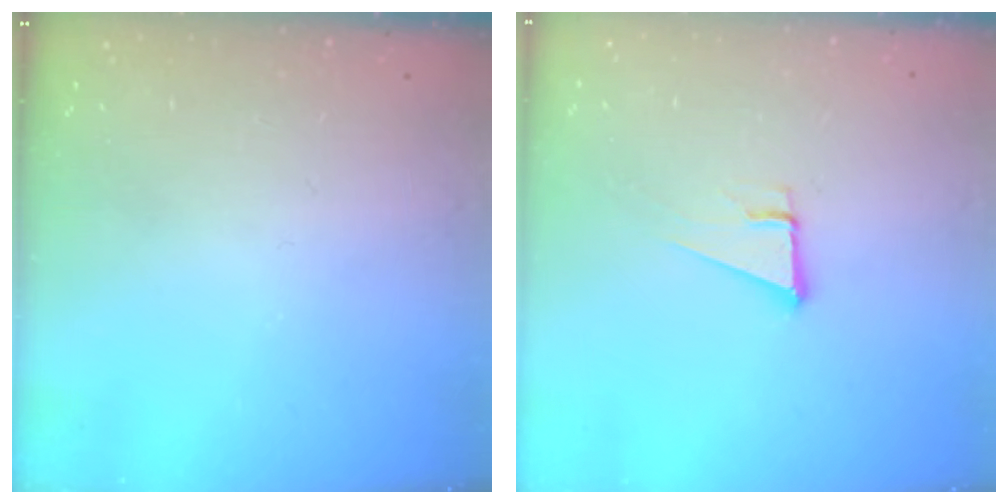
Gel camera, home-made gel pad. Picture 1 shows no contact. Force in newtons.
{"total": 5.0, "press": 4.4, "slide": 2.4}